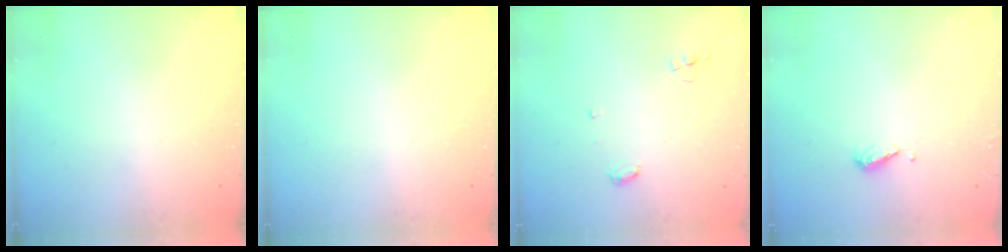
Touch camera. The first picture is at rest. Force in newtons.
{"total": 0.0}
{"total": 4.0, "press": 3.9, "slide": 0.3}
{"total": 3.9, "press": 3.9, "slide": 0.4}